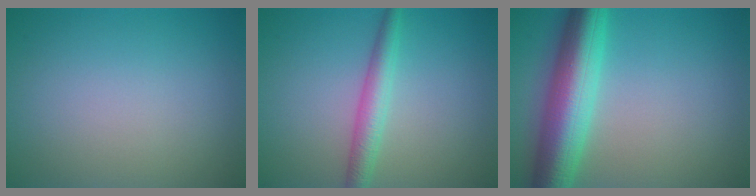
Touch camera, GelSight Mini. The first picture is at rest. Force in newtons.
{"total": 2.9, "press": 2.9, "slide": 0.0}
{"total": 8.5, "press": 8.4, "slide": 0.1}